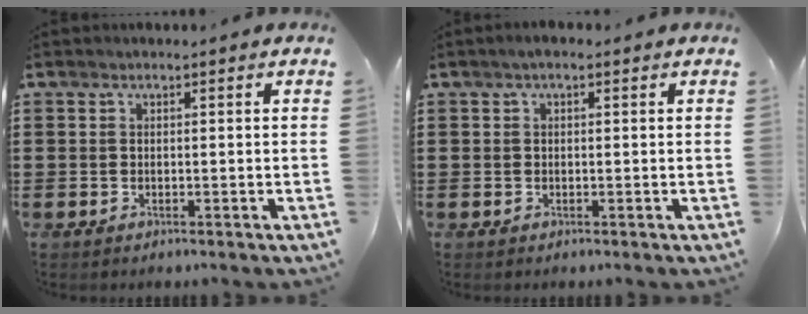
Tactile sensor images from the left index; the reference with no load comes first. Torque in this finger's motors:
{"motor_torque": [0.53, -0.47, 0.16, 0.06]}